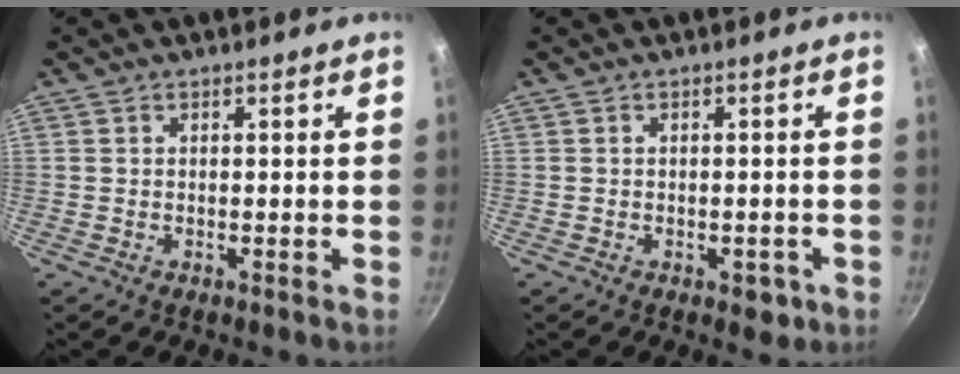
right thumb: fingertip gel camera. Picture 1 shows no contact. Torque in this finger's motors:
{"motor_torque": [0.17, 0.04, 0.32, -0.05, 0.06]}